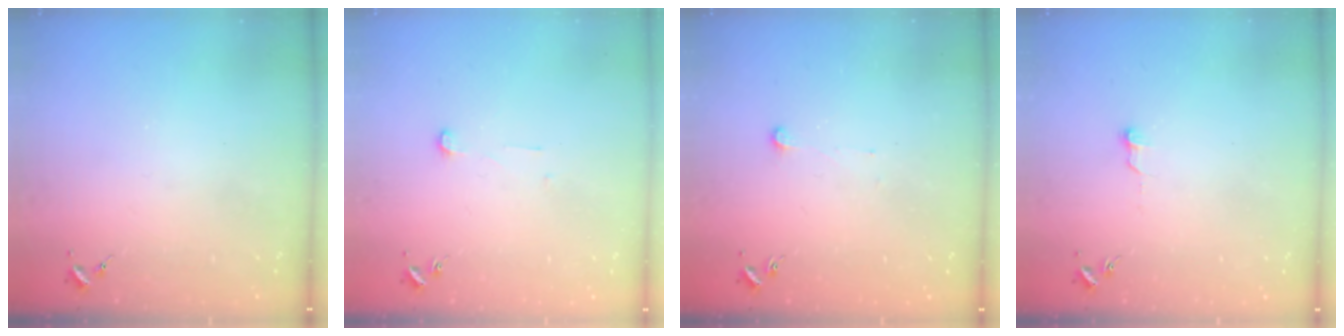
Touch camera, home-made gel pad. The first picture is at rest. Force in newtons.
{"total": 3.4, "press": 3.4, "slide": 0.4}
{"total": 3.7, "press": 3.7, "slide": 0.3}
{"total": 4.0, "press": 4.0, "slide": 0.3}